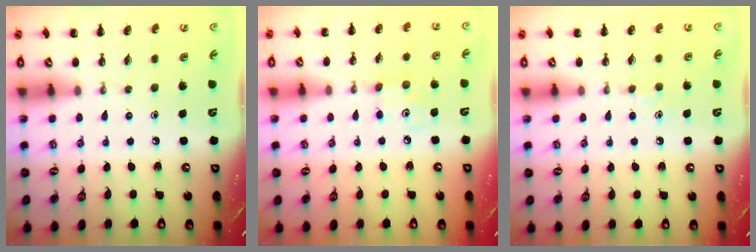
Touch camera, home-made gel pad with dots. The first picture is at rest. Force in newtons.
{"total": 4.2, "press": 4.1, "slide": 0.8}
{"total": 3.6, "press": 3.3, "slide": 1.4}